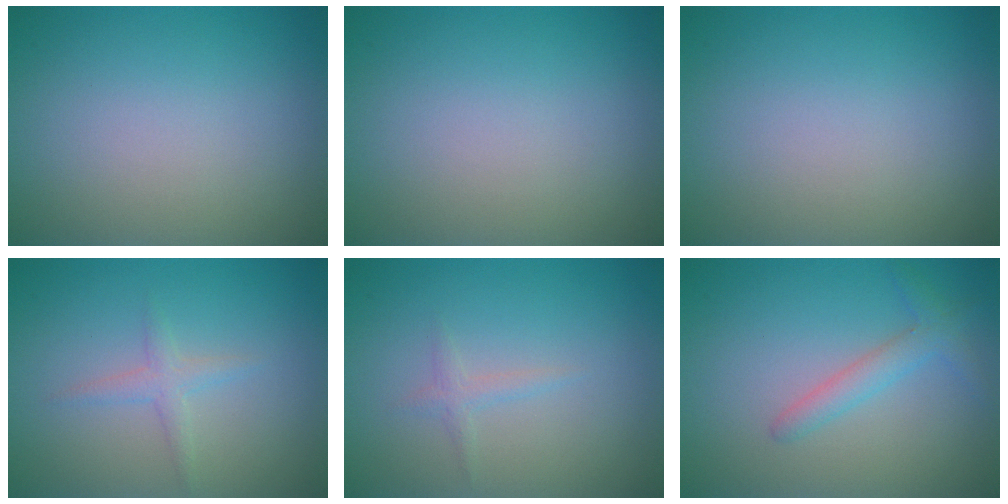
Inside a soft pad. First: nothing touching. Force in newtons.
{"total": 0.0}
{"total": 0.0}
{"total": 1.4, "press": 1.4, "slide": 0.0}
{"total": 1.0, "press": 1.0, "slide": 0.1}
{"total": 2.2, "press": 2.2, "slide": 0.1}